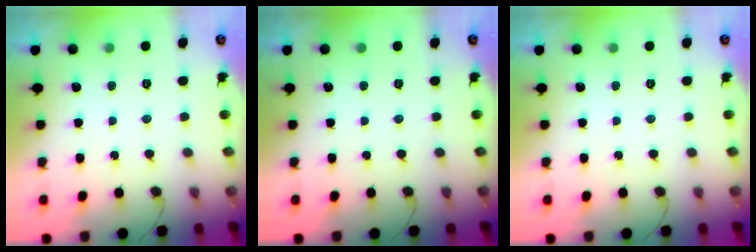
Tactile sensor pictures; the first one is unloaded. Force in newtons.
{"total": 0.0}
{"total": 0.0}